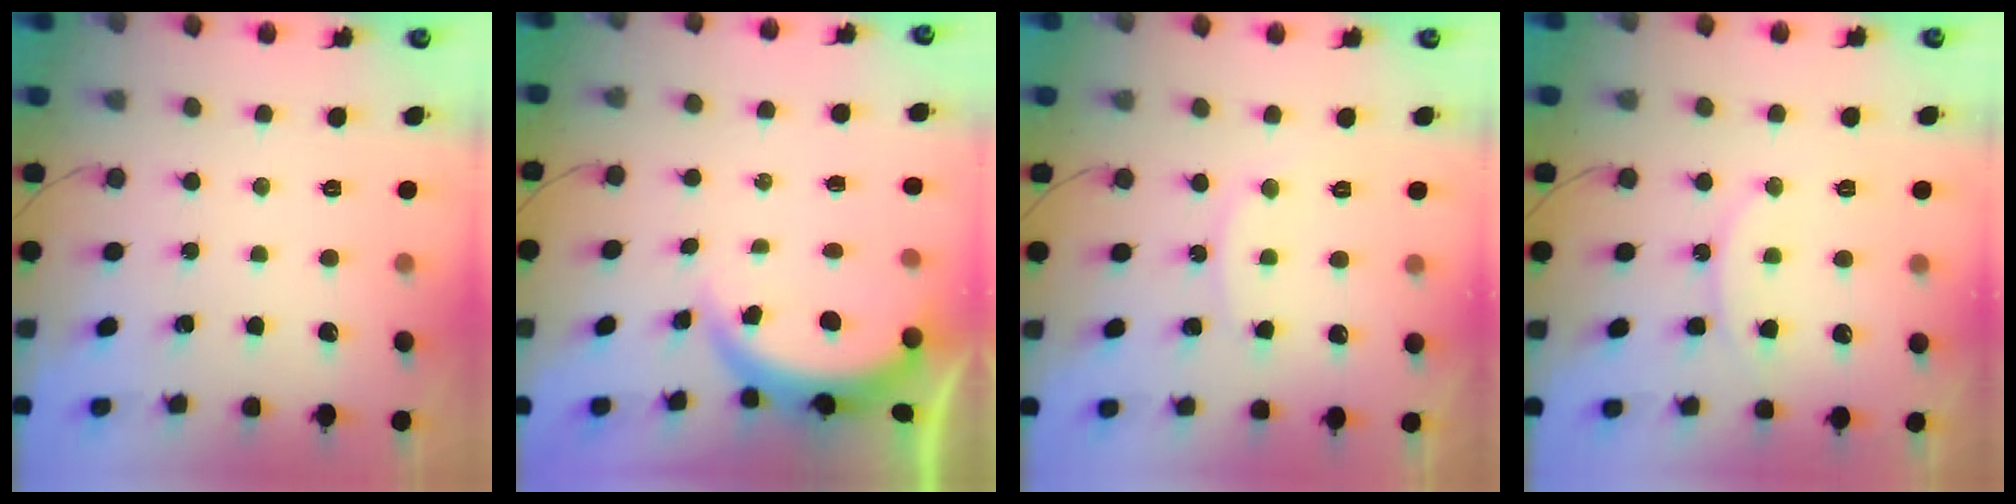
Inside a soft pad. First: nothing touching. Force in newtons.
{"total": 3.7, "press": 3.6, "slide": 0.6}
{"total": 6.6, "press": 6.6, "slide": 0.3}
{"total": 9.4, "press": 9.3, "slide": 0.7}